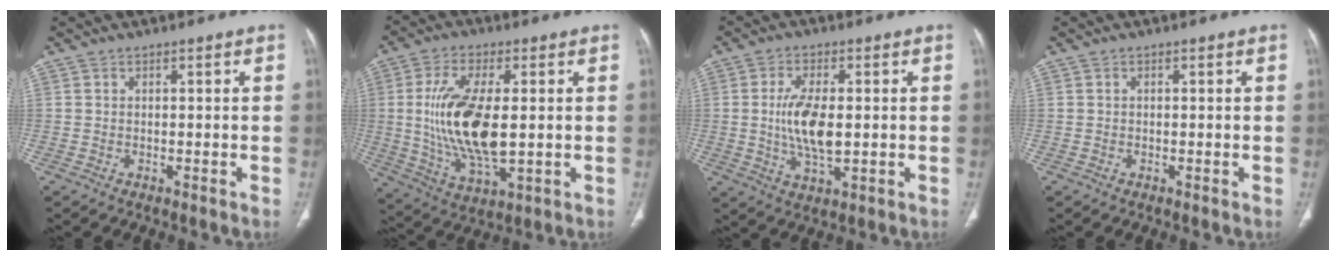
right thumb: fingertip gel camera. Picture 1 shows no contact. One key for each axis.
{"total": 16.4, "fx": 0.5, "fy": 7.0, "fz": 14.9, "tx": -0.297, "ty": -0.016, "tz": 0.018}
{"total": 9.2, "fx": 0.1, "fy": 4.0, "fz": 8.3, "tx": -0.164, "ty": -0.010, "tz": 0.003}
{"total": 0.0}